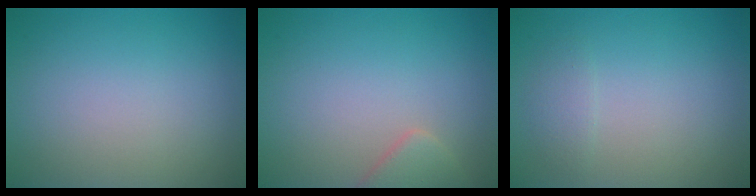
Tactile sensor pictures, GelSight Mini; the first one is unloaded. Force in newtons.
{"total": 2.1, "press": 2.1, "slide": 0.2}
{"total": 1.1, "press": 1.1, "slide": 0.0}